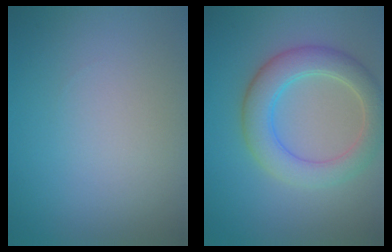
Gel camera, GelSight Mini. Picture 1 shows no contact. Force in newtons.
{"total": 5.2, "press": 5.2, "slide": 0.6}